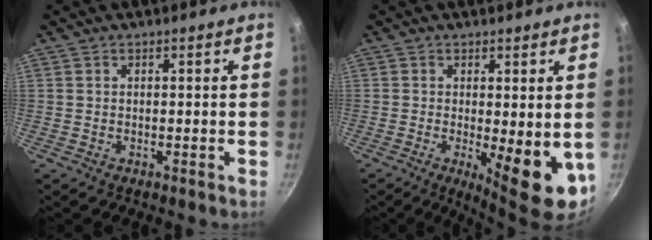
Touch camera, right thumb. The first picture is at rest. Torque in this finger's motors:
{"motor_torque": [-0.07, 0.95, 1.17, 0.21, 0.10]}